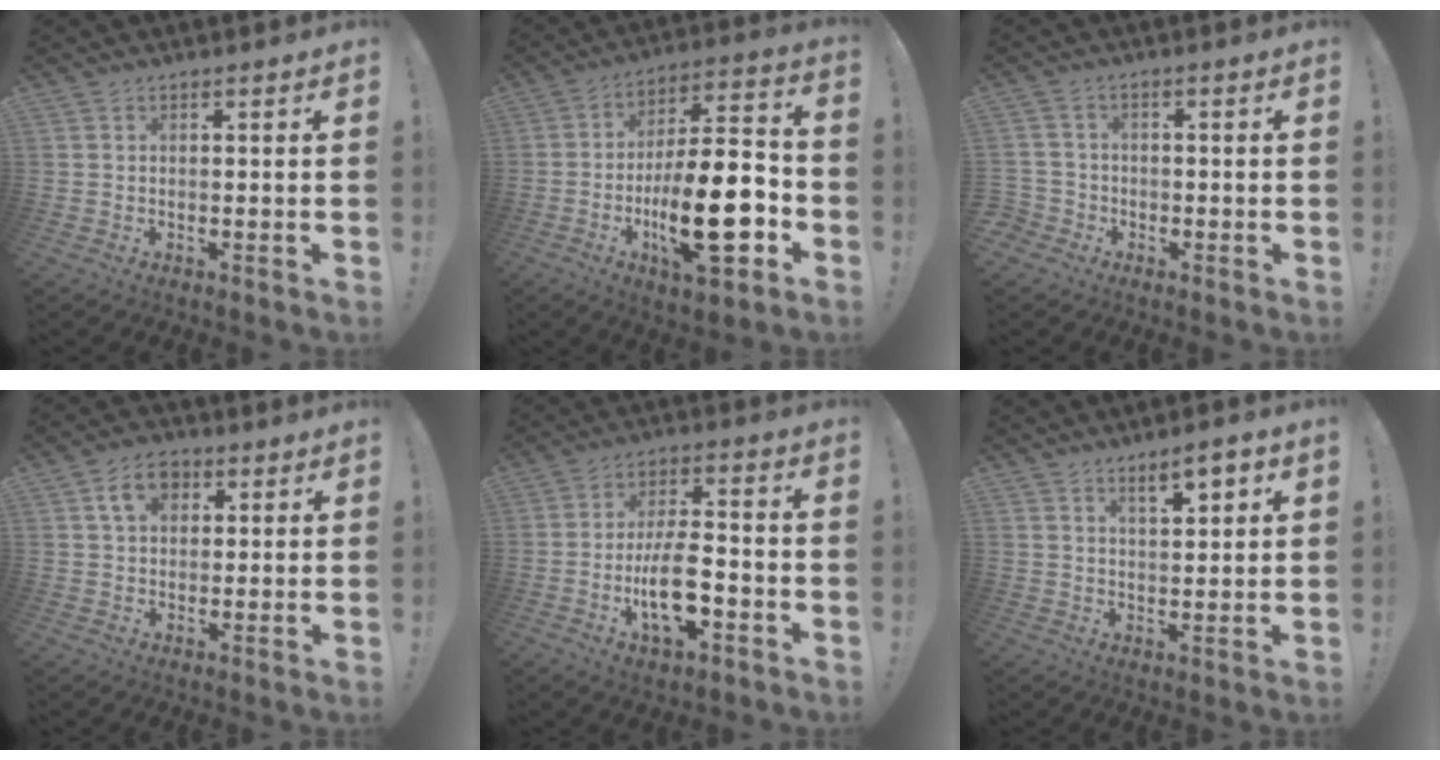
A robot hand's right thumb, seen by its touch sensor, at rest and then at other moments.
{"total": 22.4, "force": [-7.5, 7.6, 19.6], "torque": [-0.335, 0.037, -0.115]}
{"total": 3.6, "force": [-1.5, 3.1, 0.9], "torque": [-0.030, 0.011, -0.026]}
{"total": 8.0, "force": [3.3, 5.7, 4.6], "torque": [-0.065, 0.005, 0.059]}
{"total": 13.3, "force": [-3.9, 5.8, 11.2], "torque": [-0.196, 0.011, -0.069]}
{"total": 6.2, "force": [3.9, 1.7, 4.6], "torque": [-0.065, -0.020, 0.062]}